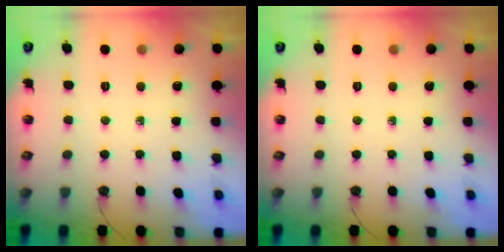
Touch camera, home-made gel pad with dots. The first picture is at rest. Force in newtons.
{"total": 0.0}